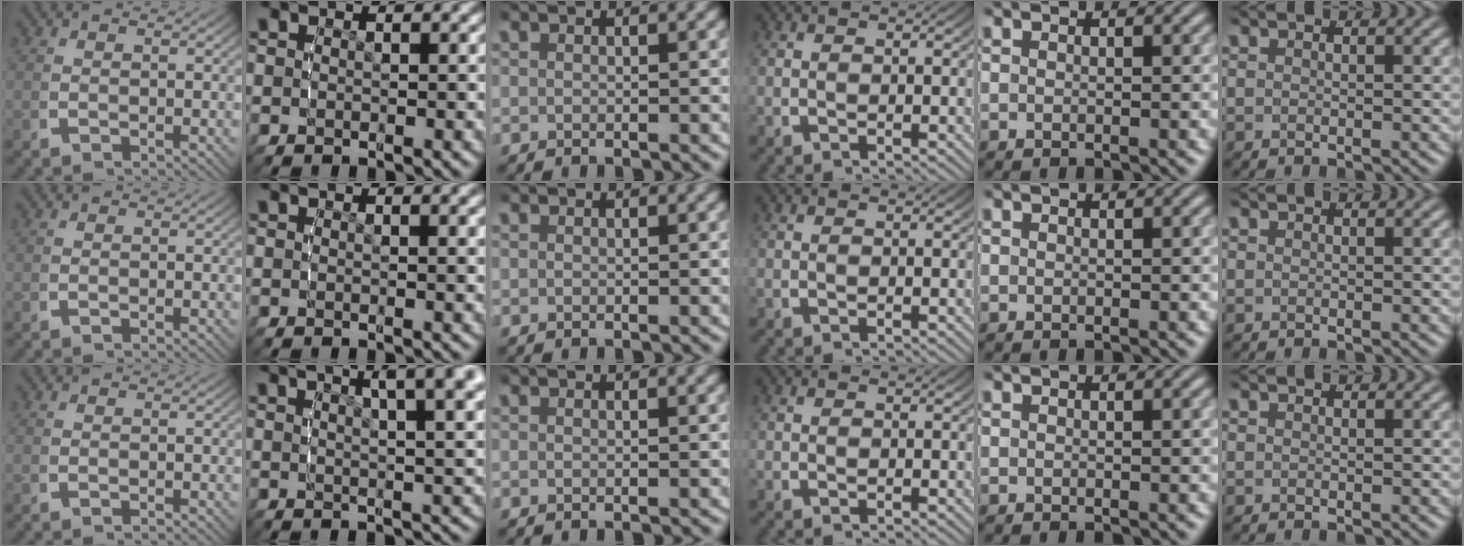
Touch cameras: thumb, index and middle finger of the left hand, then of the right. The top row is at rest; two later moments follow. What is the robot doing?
{"motion": "lift_and_place", "object": "condiment"}